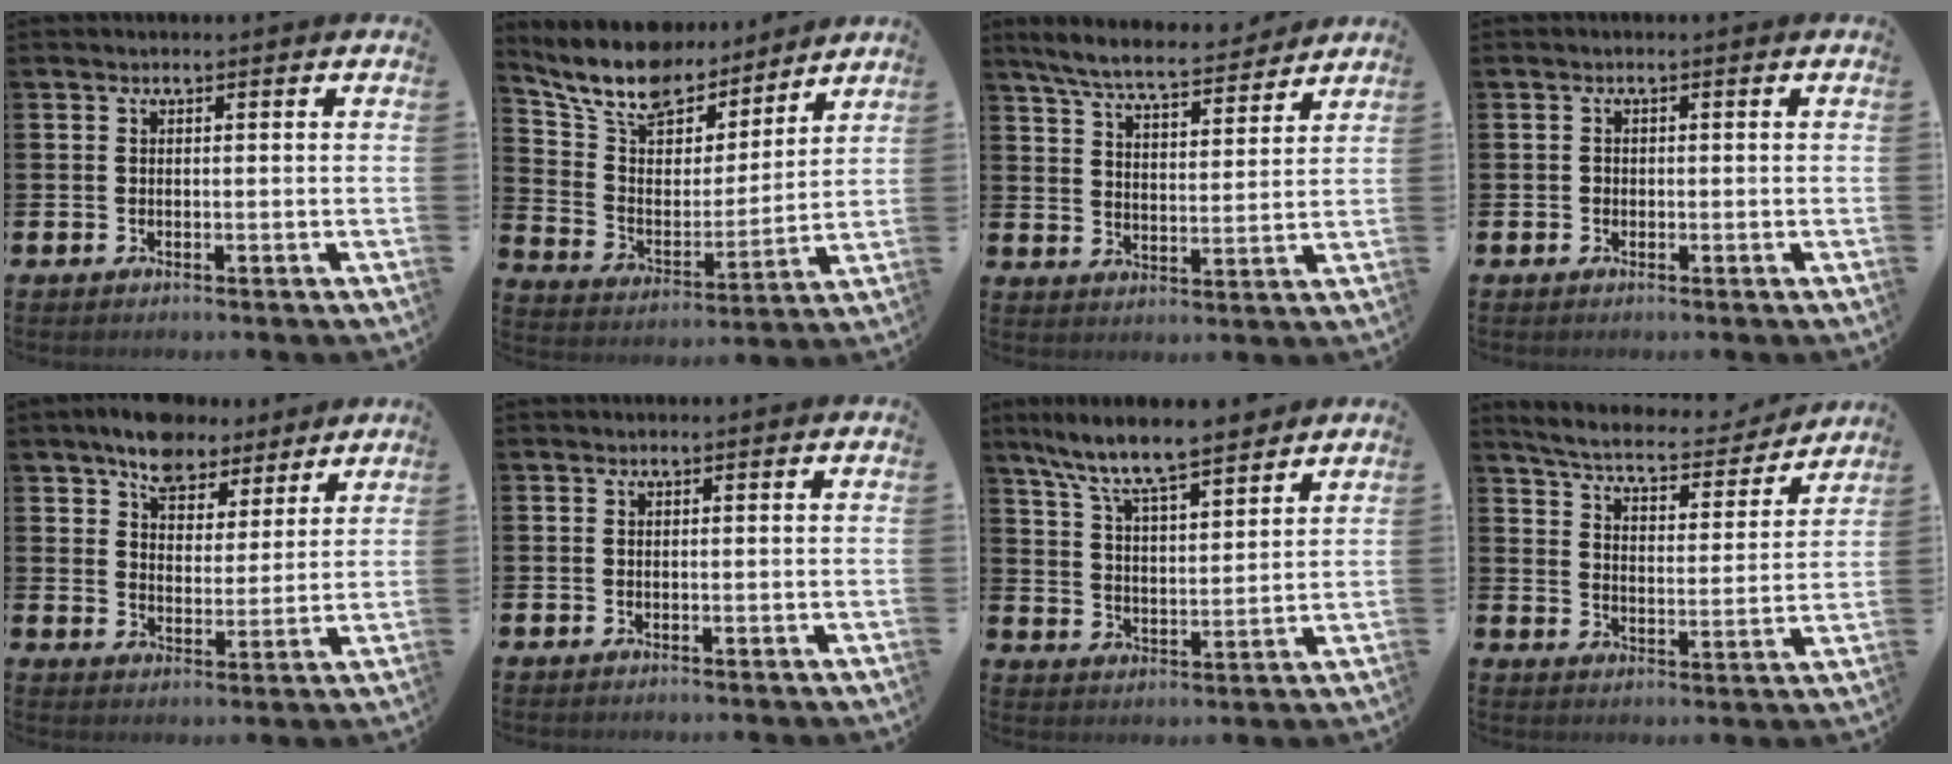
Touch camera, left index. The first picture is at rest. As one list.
[{"total": 11.5, "force": [10.3, 4.4, 2.7], "torque": [-0.098, -0.069, 0.185]}, {"total": 7.4, "force": [6.9, 1.0, 2.4], "torque": [-0.077, -0.038, 0.121]}, {"total": 0.7, "force": [0.0, 0.7, 0.1], "torque": [-0.001, 0.005, -0.003]}, {"total": 7.6, "force": [6.8, 3.0, 1.1], "torque": [-0.040, -0.034, 0.124]}, {"total": 0.0}, {"total": 8.9, "force": [8.1, 1.2, 3.4], "torque": [-0.099, -0.046, 0.146]}, {"total": 6.1, "force": [5.8, 0.9, 1.6], "torque": [-0.063, -0.044, 0.095]}]